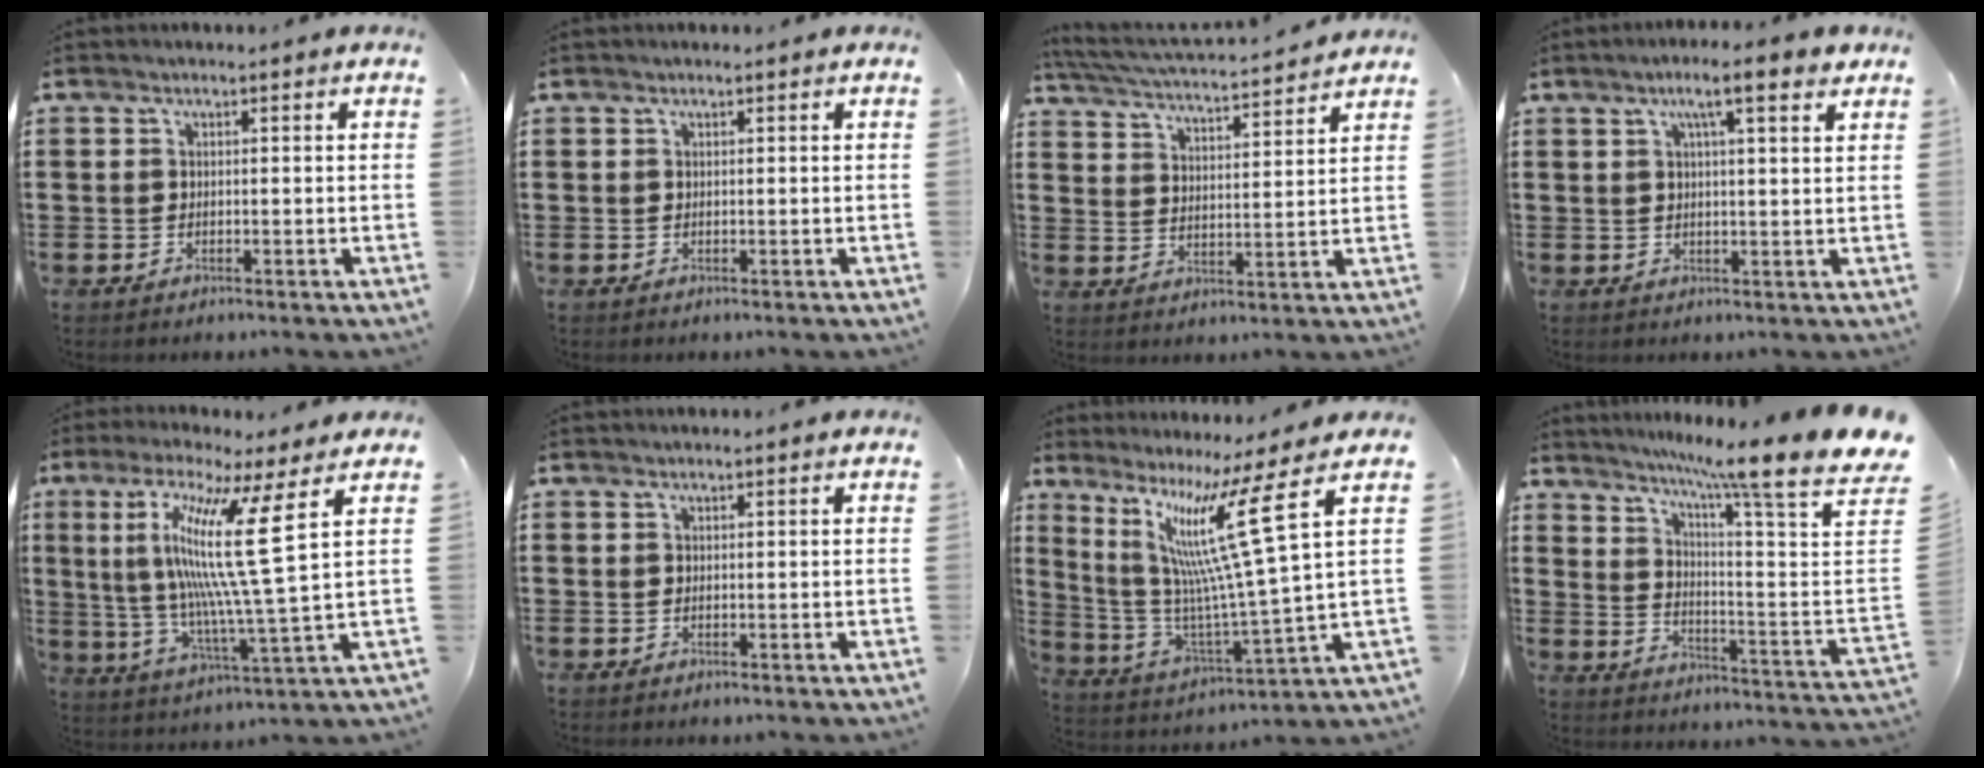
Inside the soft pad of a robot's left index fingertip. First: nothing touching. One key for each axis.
{"total": 0.0}
{"total": 4.4, "fx": 4.2, "fy": -0.2, "fz": 1.4, "tx": -0.048, "ty": -0.031, "tz": 0.066}
{"total": 6.1, "fx": 3.6, "fy": 0.9, "fz": 4.8, "tx": -0.087, "ty": 0.000, "tz": 0.056}
{"total": 15.0, "fx": 5.4, "fy": 0.3, "fz": 14.0, "tx": -0.290, "ty": -0.024, "tz": 0.074}
{"total": 0.0}
{"total": 14.6, "fx": 6.9, "fy": 0.0, "fz": 12.8, "tx": -0.263, "ty": -0.039, "tz": 0.099}
{"total": 10.2, "fx": 7.7, "fy": -1.9, "fz": 6.4, "tx": -0.131, "ty": -0.079, "tz": 0.111}